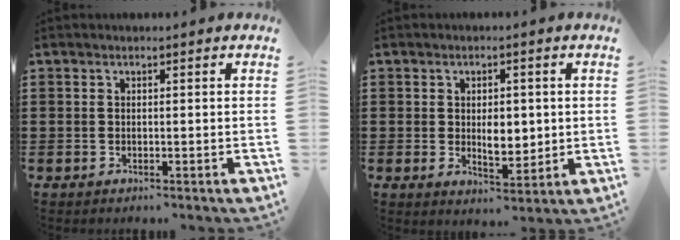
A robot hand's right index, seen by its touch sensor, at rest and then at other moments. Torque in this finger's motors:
{"motor_torque": [1.07, 0.64, 0.24, 0.07]}